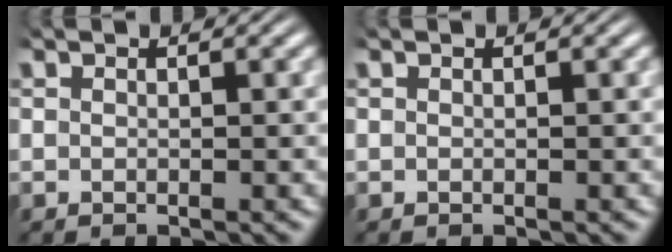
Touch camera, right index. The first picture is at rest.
{"total": 0.0}